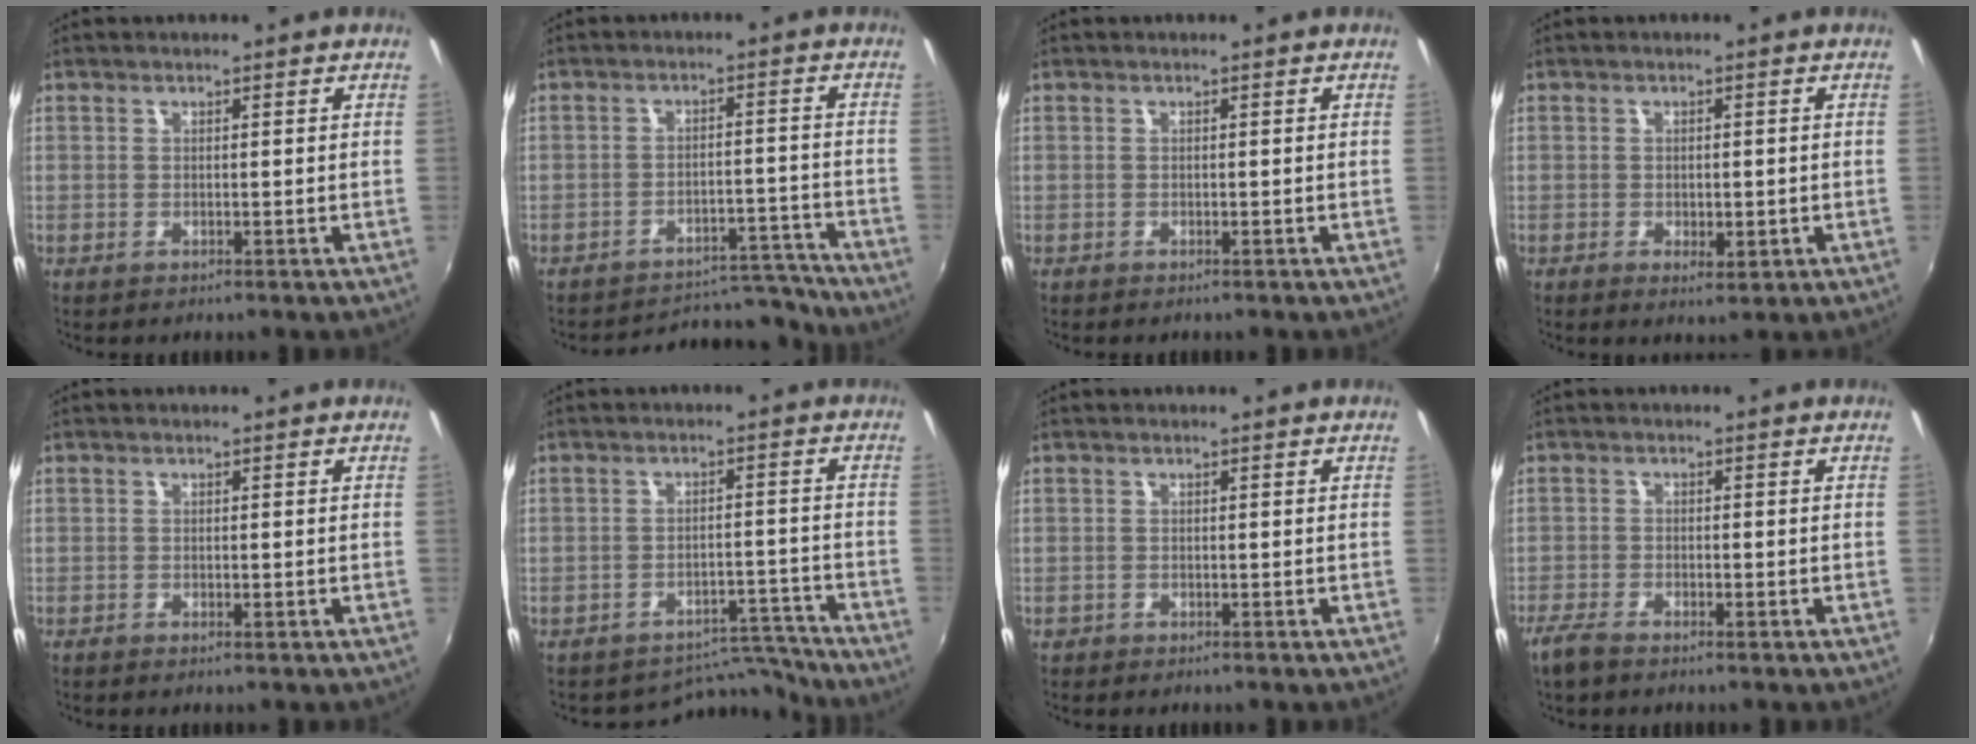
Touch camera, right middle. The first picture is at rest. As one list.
[{"total": 12.8, "force": [-12.4, 2.5, 1.8], "torque": [-0.029, 0.029, -0.161]}, {"total": 0.0}, {"total": 2.5, "force": [-0.6, 1.5, 1.9], "torque": [-0.034, -0.007, -0.009]}, {"total": 0.0}, {"total": 6.4, "force": [-6.2, 1.0, -1.4], "torque": [0.027, 0.025, -0.088]}, {"total": 0.7, "force": [-0.4, 0.6, 0.2], "torque": [-0.003, -0.003, -0.007]}, {"total": 3.5, "force": [-2.8, 0.9, 1.9], "torque": [-0.057, -0.009, -0.061]}]